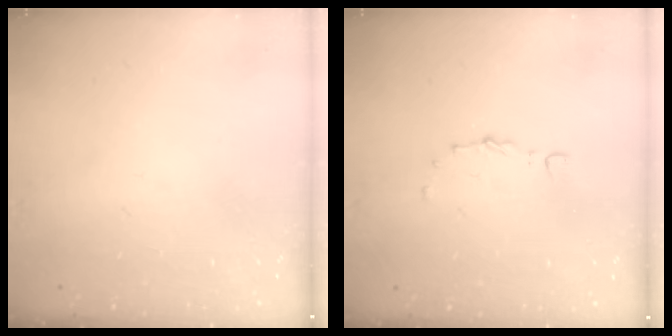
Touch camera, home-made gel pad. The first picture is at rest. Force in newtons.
{"total": 4.0, "press": 3.9, "slide": 0.7}